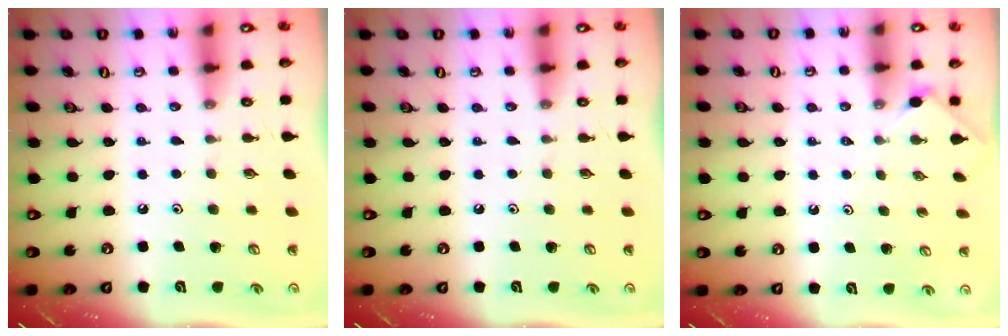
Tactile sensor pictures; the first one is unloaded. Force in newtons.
{"total": 0.0}
{"total": 0.7, "press": 0.6, "slide": 0.2}